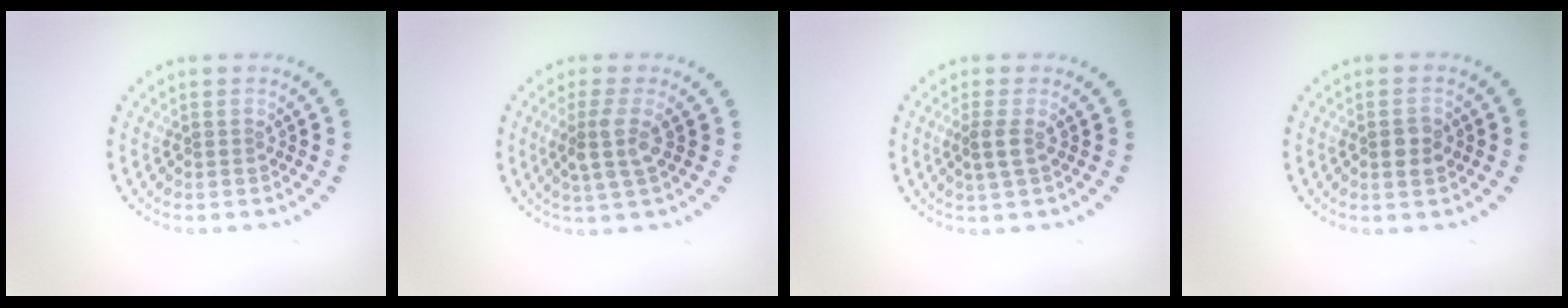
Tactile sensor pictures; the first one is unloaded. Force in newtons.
{"total": 2.8, "press": 2.2, "slide": 1.8}
{"total": 1.7, "press": 1.4, "slide": 1.0}
{"total": 1.8, "press": 1.7, "slide": 0.3}